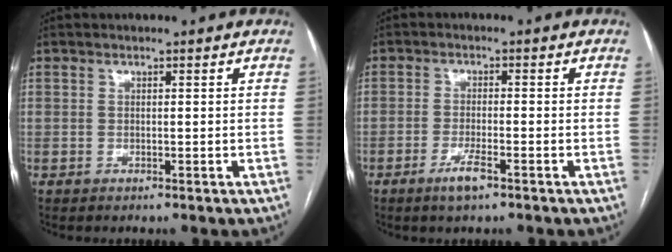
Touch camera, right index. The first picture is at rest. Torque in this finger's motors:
{"motor_torque": [0.57, -0.27, 0.21, 0.06]}